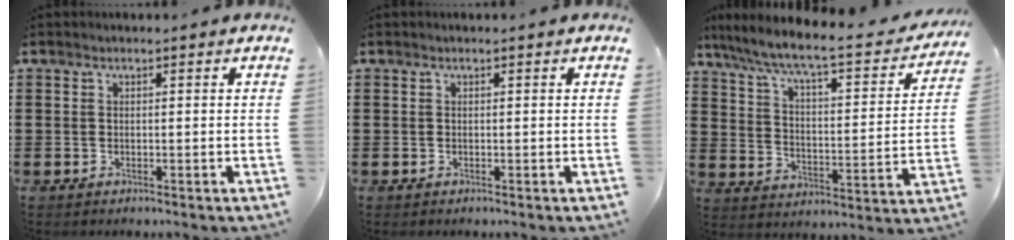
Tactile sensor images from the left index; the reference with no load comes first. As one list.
[{"total": 0.0}, {"total": 7.6, "force": [6.3, 0.5, 4.2], "torque": [-0.108, -0.042, 0.100]}]